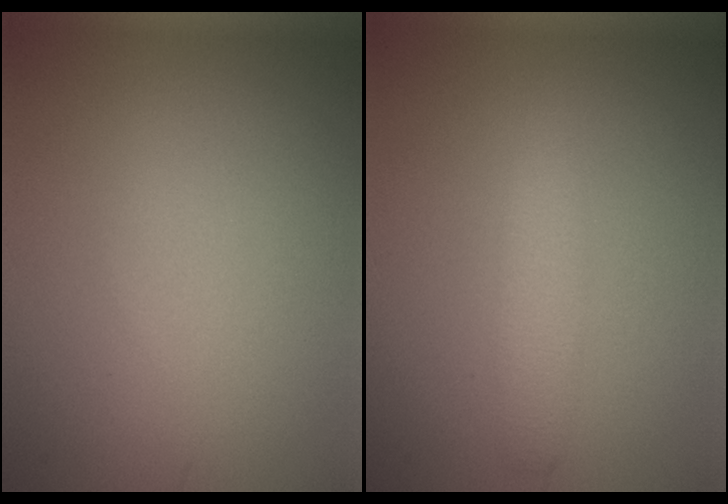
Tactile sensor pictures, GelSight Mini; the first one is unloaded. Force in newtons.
{"total": 2.5, "press": 2.5, "slide": 0.2}